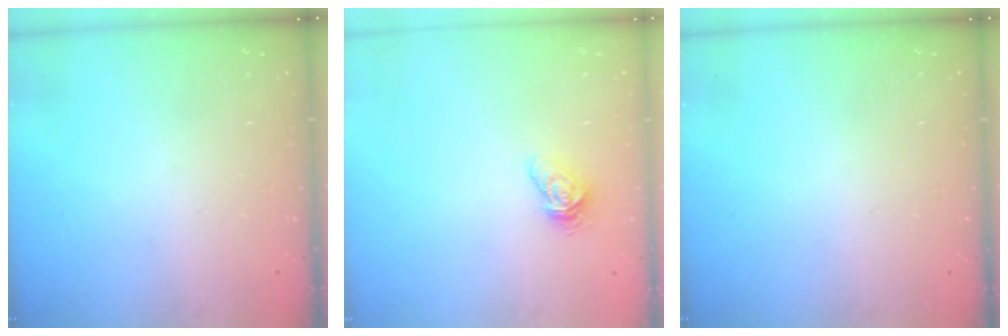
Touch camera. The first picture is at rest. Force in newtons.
{"total": 6.4, "press": 6.4, "slide": 0.3}
{"total": 0.0}